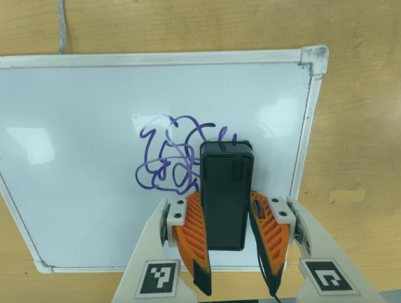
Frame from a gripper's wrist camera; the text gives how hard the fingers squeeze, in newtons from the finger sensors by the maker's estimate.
{"total": 8.9, "left": 8.7, "right": 9.0}